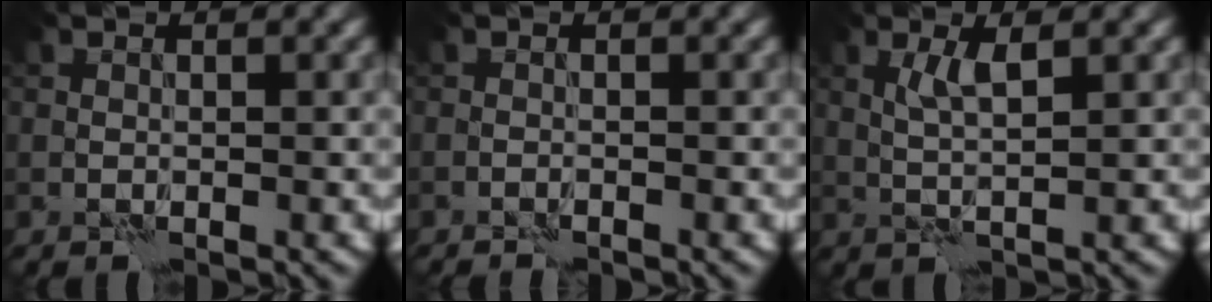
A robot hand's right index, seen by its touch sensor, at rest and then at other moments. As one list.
[{"total": 0.6, "force": [-0.5, -0.1, 0.1], "torque": [-0.005, 0.000, -0.013]}, {"total": 2.2, "force": [0.8, 0.2, 2.1], "torque": [-0.045, 0.000, 0.015]}]